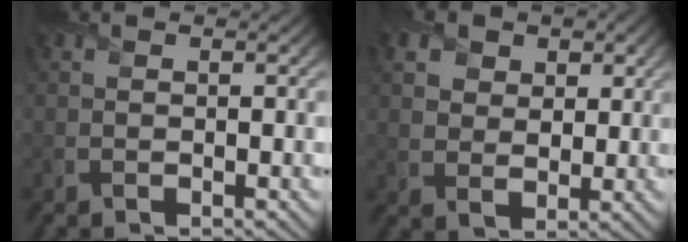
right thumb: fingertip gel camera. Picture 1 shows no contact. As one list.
[{"total": 5.5, "force": [2.6, 4.1, 2.6], "torque": [-0.074, -0.003, 0.040]}]